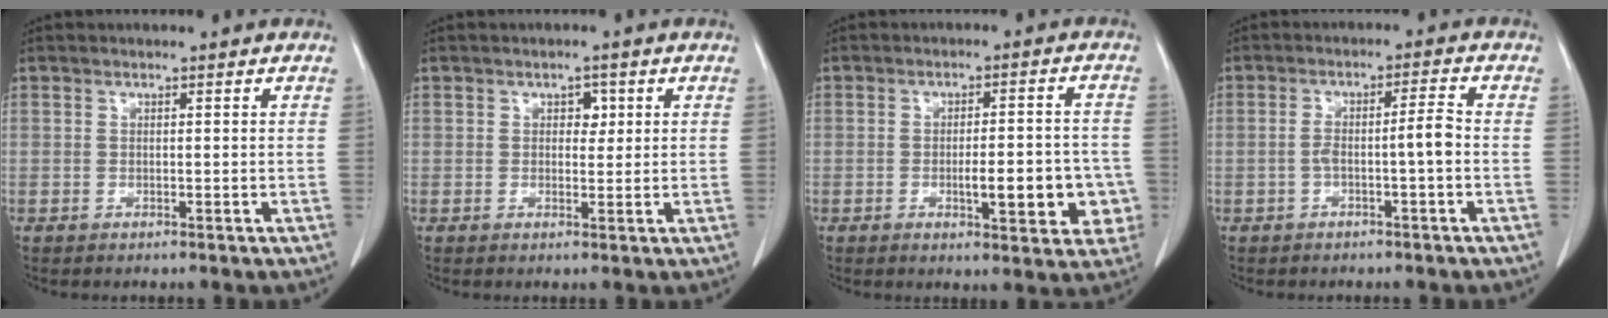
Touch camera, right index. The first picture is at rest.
{"total": 2.0, "force": [0.6, 1.3, 1.3], "torque": [-0.013, 0.003, 0.007]}
{"total": 9.1, "force": [-2.5, 2.7, 8.4], "torque": [-0.103, 0.011, -0.026]}
{"total": 4.2, "force": [-1.1, 0.1, 4.0], "torque": [-0.071, 0.017, -0.014]}